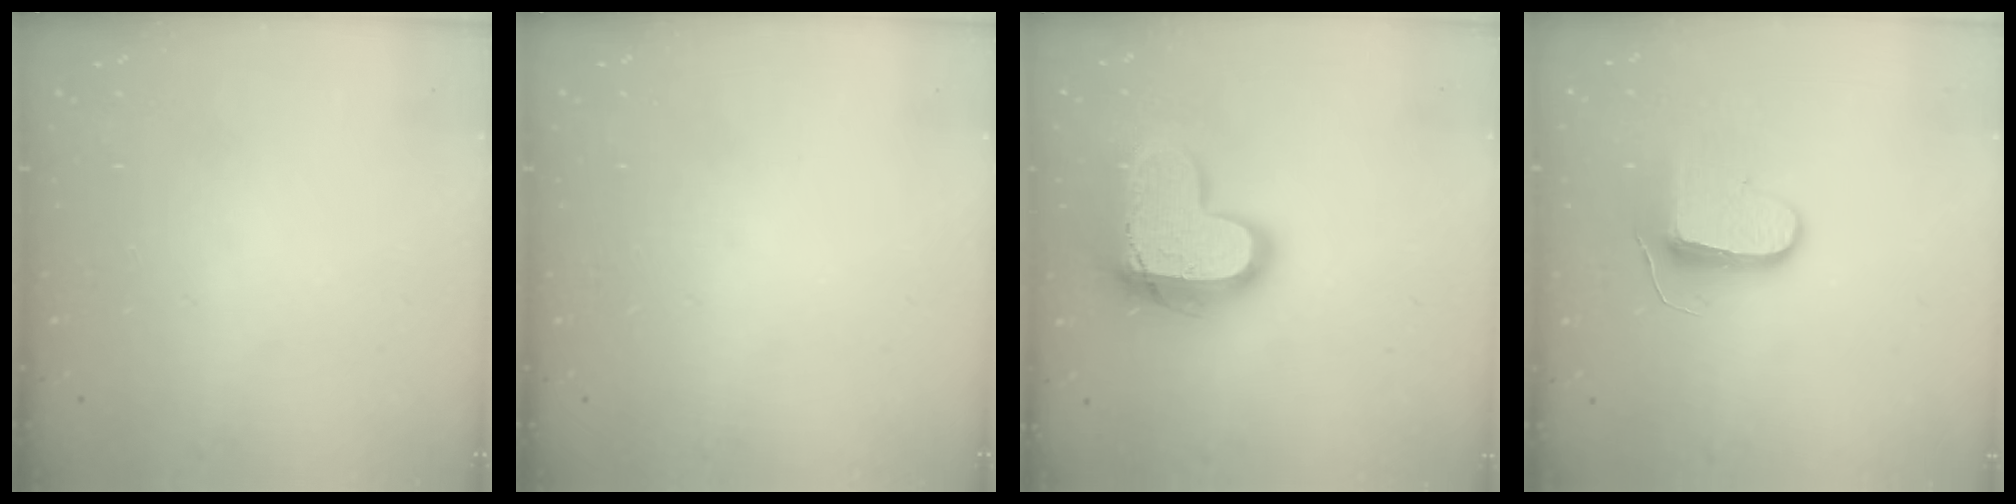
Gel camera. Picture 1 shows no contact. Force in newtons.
{"total": 0.0}
{"total": 17.1, "press": 17.0, "slide": 1.6}
{"total": 9.3, "press": 9.3, "slide": 0.1}